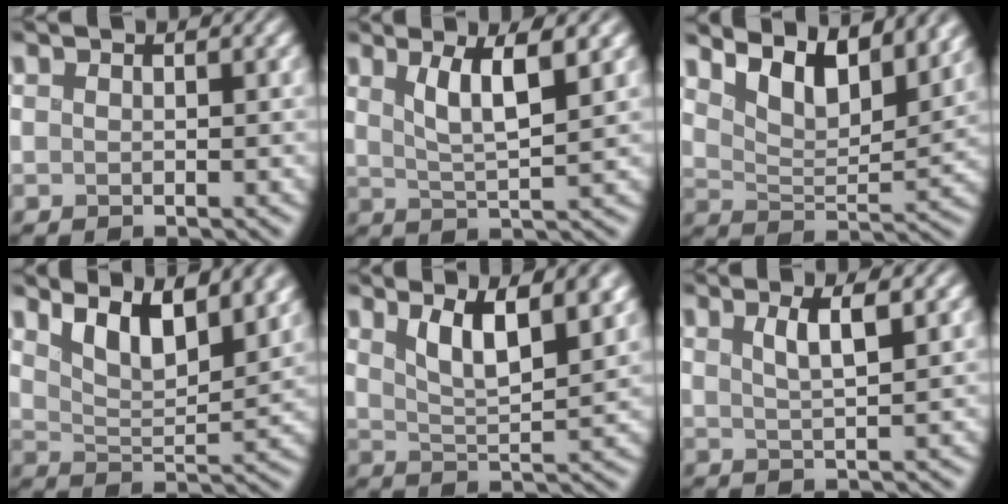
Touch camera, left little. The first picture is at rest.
{"total": 4.6, "force": [1.5, 1.0, 4.2], "torque": [-0.083, -0.004, 0.034]}
{"total": 8.1, "force": [4.9, 3.3, 5.5], "torque": [-0.099, 0.002, 0.081]}
{"total": 7.6, "force": [4.3, 2.7, 5.6], "torque": [-0.097, 0.003, 0.067]}
{"total": 6.1, "force": [2.7, 2.1, 5.1], "torque": [-0.091, 0.001, 0.047]}
{"total": 2.7, "force": [0.8, 0.3, 2.5], "torque": [-0.059, -0.004, 0.021]}